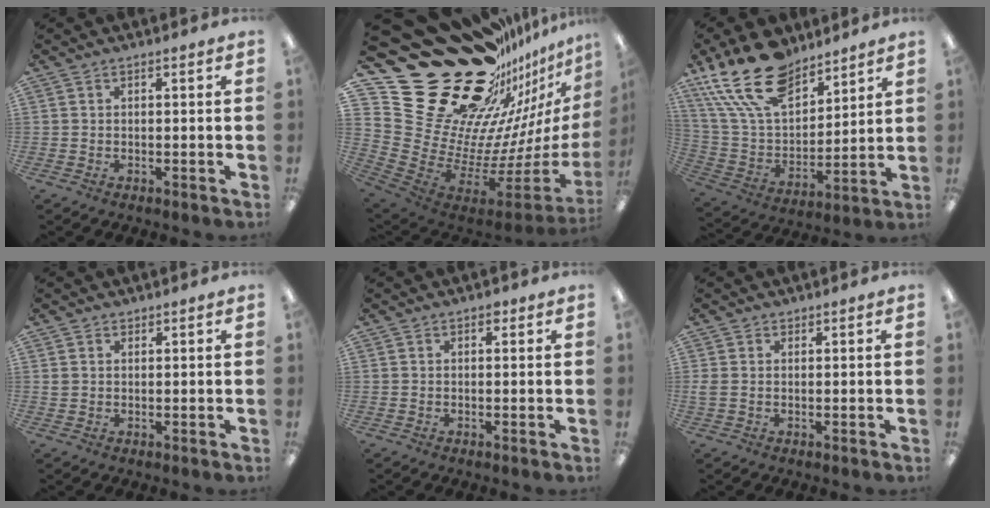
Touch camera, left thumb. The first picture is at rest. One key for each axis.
{"total": 37.3, "fx": 22.6, "fy": 21.7, "fz": 20.3, "tx": -0.249, "ty": -0.227, "tz": 0.501}
{"total": 21.5, "fx": 14.8, "fy": 10.9, "fz": 11.2, "tx": -0.240, "ty": -0.074, "tz": 0.271}
{"total": 1.3, "fx": 0.9, "fy": 0.9, "fz": 0.1, "tx": -0.003, "ty": 0.003, "tz": 0.016}
{"total": 0.9, "fx": 0.5, "fy": 0.5, "fz": 0.4, "tx": -0.002, "ty": 0.000, "tz": 0.007}
{"total": 1.5, "fx": 0.5, "fy": 1.0, "fz": 1.0, "tx": -0.020, "ty": 0.003, "tz": 0.009}